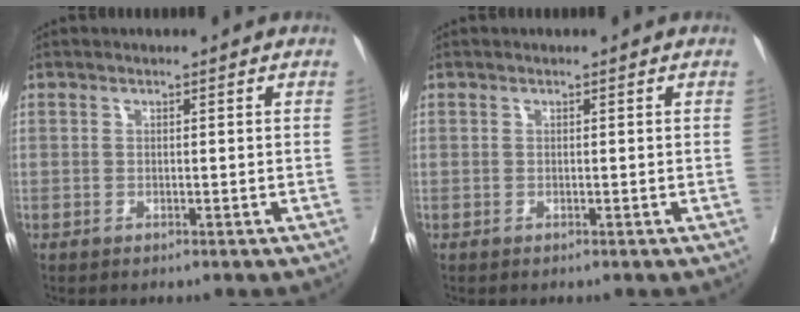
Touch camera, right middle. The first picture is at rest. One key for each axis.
{"total": 0.0}